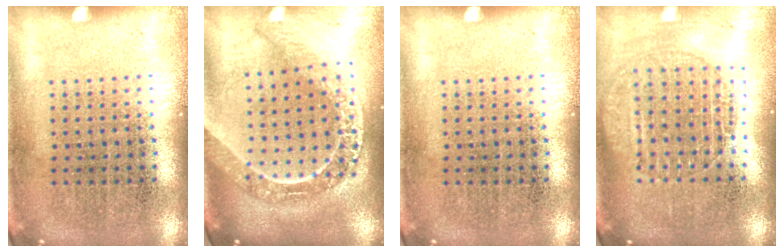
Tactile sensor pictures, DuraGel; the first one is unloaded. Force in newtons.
{"total": 2.3, "press": 2.0, "slide": 1.2}
{"total": 0.0}
{"total": 1.8, "press": 1.5, "slide": 1.0}